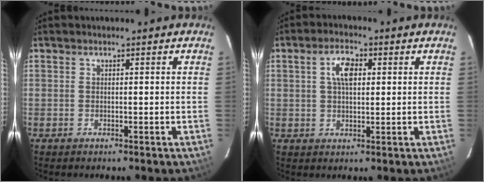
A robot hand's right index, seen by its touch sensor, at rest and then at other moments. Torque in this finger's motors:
{"motor_torque": [0.14, 0.09, 0.21, 0.08]}